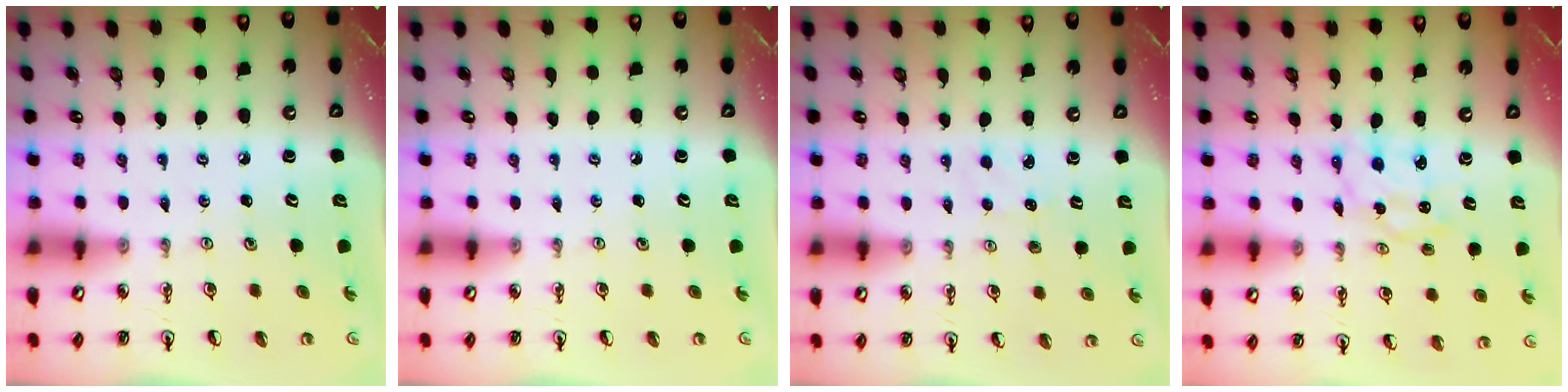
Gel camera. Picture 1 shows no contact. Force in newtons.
{"total": 0.0}
{"total": 2.9, "press": 2.9, "slide": 0.4}
{"total": 1.8, "press": 1.8, "slide": 0.1}